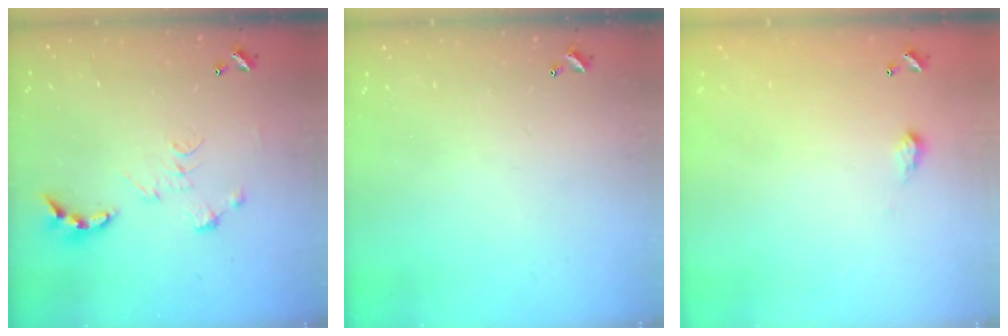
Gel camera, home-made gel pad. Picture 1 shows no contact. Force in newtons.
{"total": 0.0}
{"total": 2.0, "press": 2.0, "slide": 0.3}